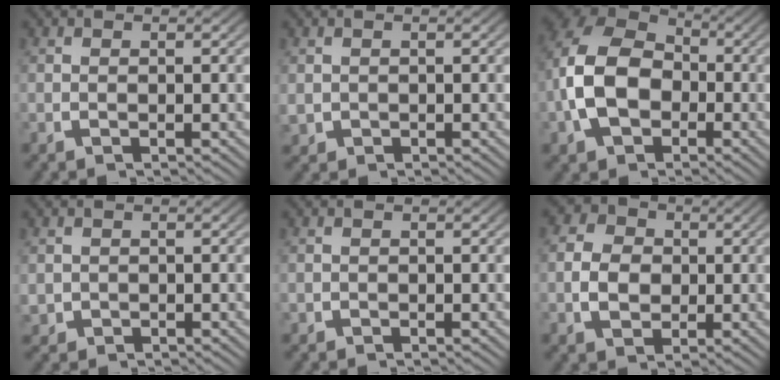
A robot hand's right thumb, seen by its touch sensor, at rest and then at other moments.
{"total": 1.6, "force": [0.0, 1.5, 0.5], "torque": [-0.015, -0.010, 0.008]}
{"total": 12.2, "force": [-0.7, 9.2, 8.0], "torque": [-0.183, -0.030, 0.002]}
{"total": 1.9, "force": [0.0, 1.8, 0.5], "torque": [-0.019, -0.015, 0.008]}
{"total": 0.6, "force": [0.1, 0.6, 0.1], "torque": [-0.001, -0.006, 0.004]}
{"total": 6.2, "force": [0.2, 5.2, 3.4], "torque": [-0.064, -0.017, 0.006]}